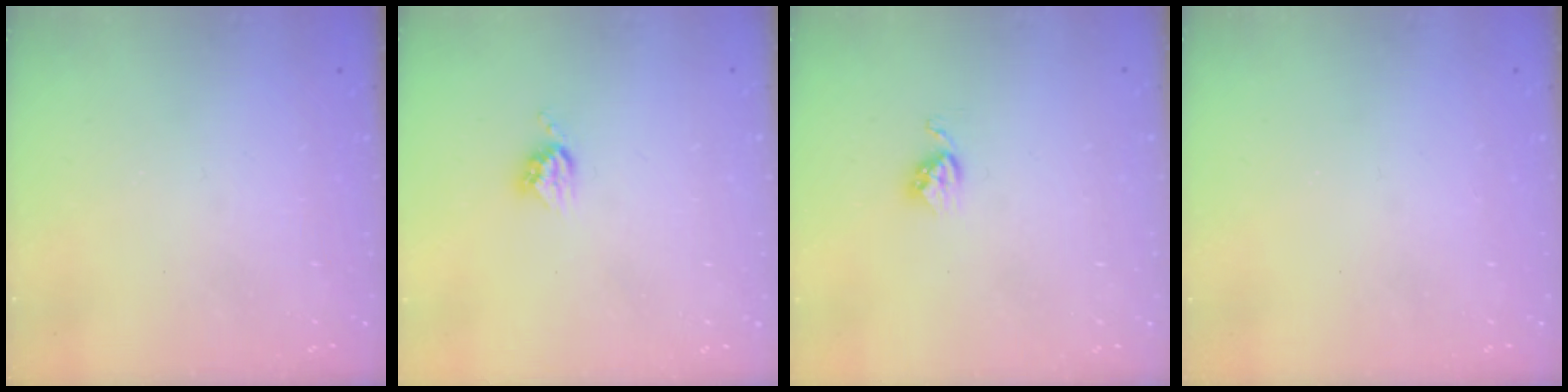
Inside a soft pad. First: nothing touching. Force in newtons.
{"total": 5.2, "press": 5.2, "slide": 0.1}
{"total": 3.6, "press": 3.6, "slide": 0.4}
{"total": 0.0}